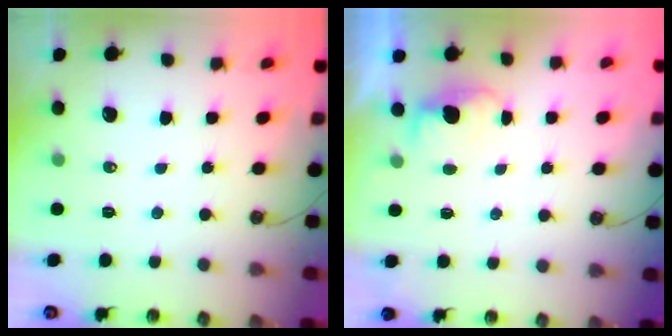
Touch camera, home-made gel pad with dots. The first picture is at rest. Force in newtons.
{"total": 1.4, "press": 1.1, "slide": 0.8}